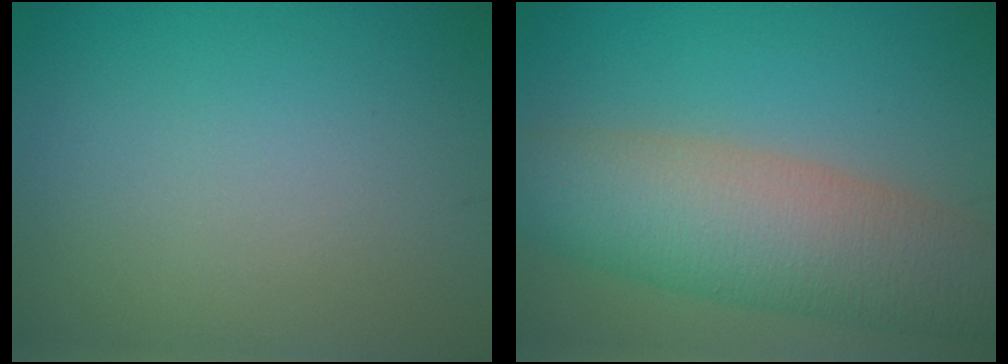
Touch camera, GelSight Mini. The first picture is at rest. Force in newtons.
{"total": 9.4, "press": 9.4, "slide": 0.3}